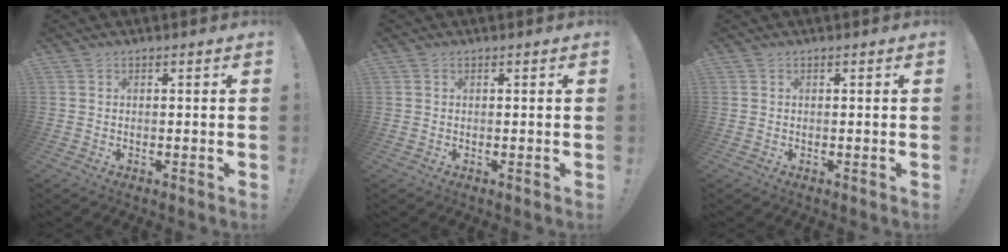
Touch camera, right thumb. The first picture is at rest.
{"total": 0.0}
{"total": 0.0}